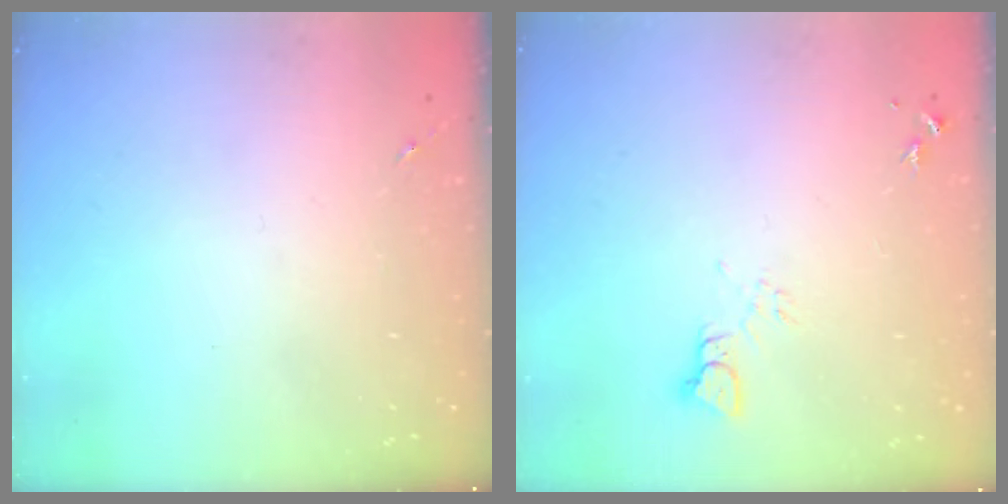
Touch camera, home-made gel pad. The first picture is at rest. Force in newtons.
{"total": 4.0, "press": 3.9, "slide": 0.3}